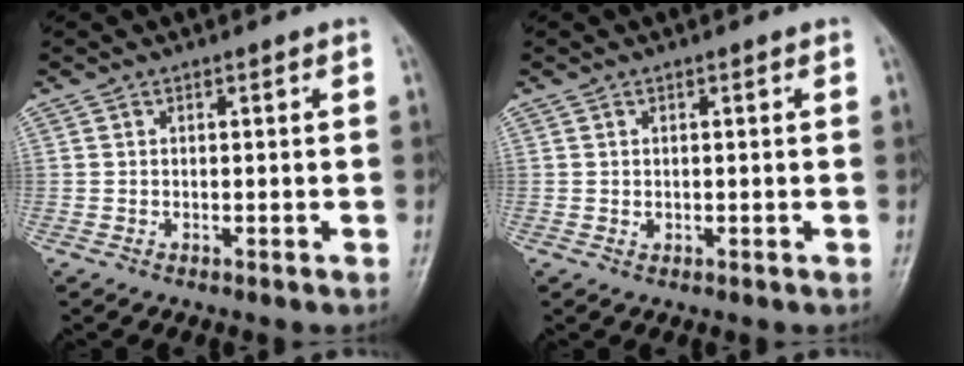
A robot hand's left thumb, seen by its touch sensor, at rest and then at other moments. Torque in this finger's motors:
{"motor_torque": [-0.02, 0.06, -0.08, 0.01, 0.00]}